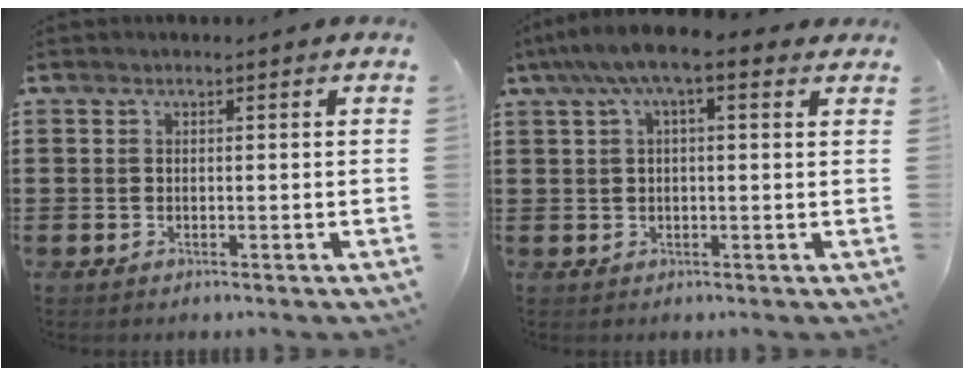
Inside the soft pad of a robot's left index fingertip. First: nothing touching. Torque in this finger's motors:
{"motor_torque": [2.14, 0.00, 0.99, 0.21]}